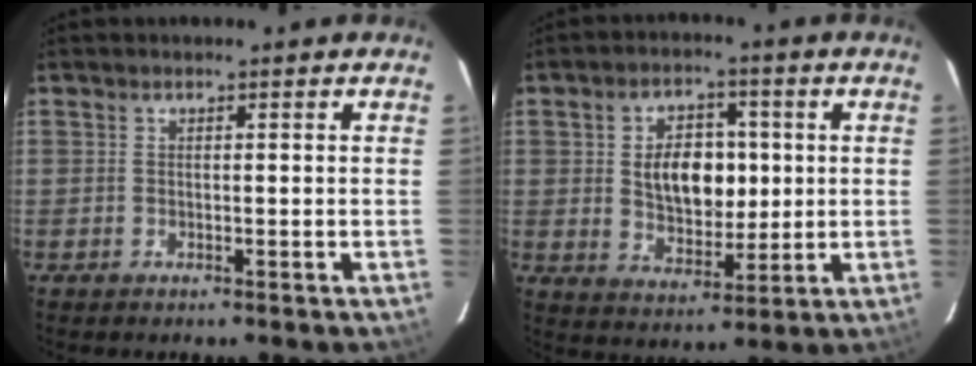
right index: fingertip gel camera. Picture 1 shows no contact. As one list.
[{"total": 10.3, "force": [1.2, 6.5, 7.9], "torque": [-0.137, 0.011, 0.030]}]